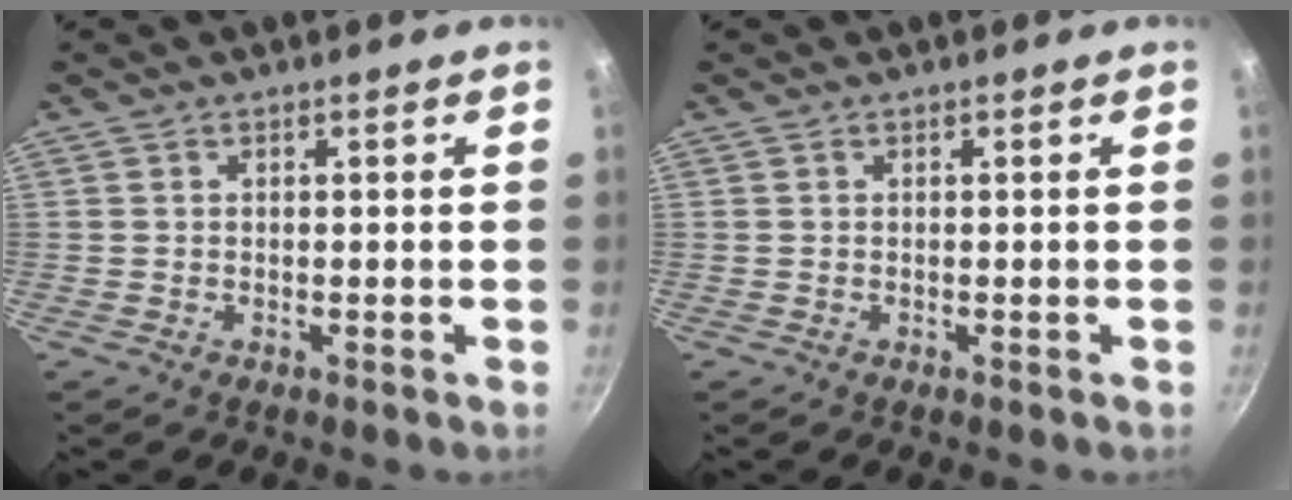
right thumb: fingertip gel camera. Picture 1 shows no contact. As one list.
[{"total": 0.0}]